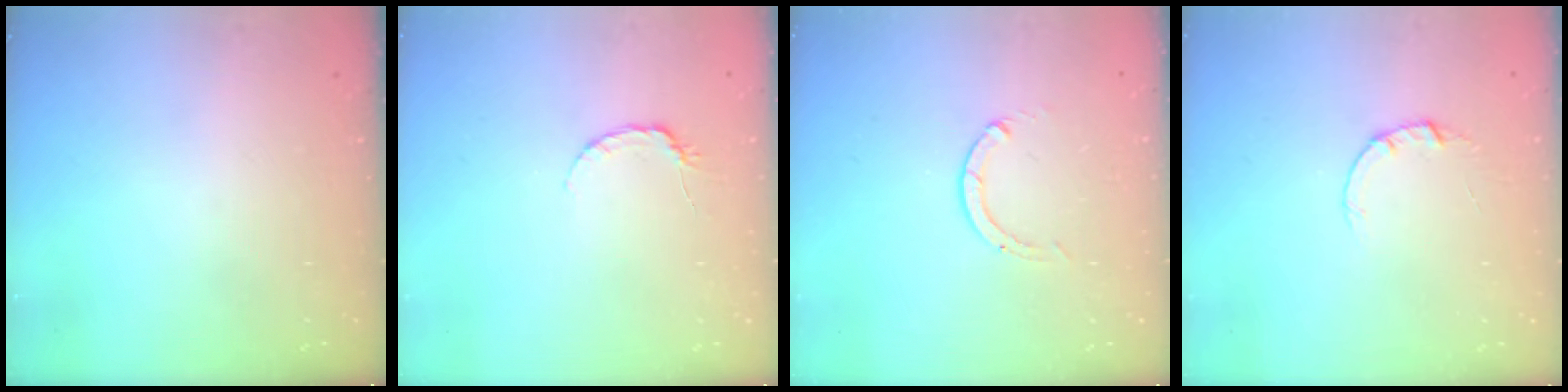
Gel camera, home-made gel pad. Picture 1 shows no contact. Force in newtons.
{"total": 4.0, "press": 4.0, "slide": 0.5}
{"total": 0.0}
{"total": 2.0, "press": 2.0, "slide": 0.2}